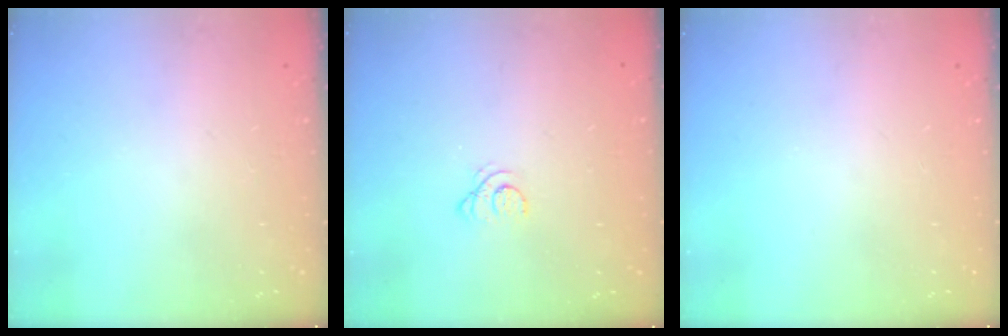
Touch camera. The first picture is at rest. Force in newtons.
{"total": 1.8, "press": 1.8, "slide": 0.2}
{"total": 0.0}